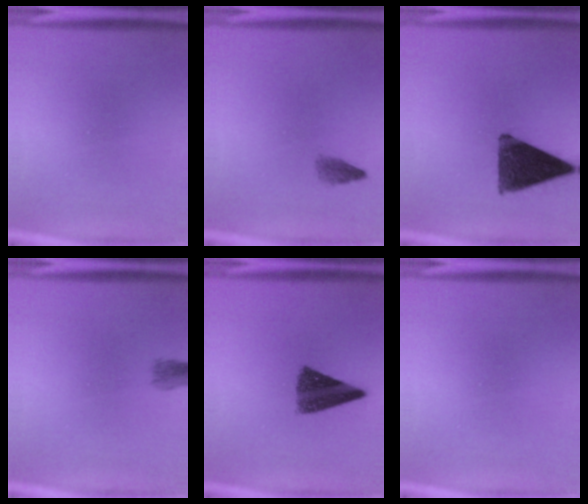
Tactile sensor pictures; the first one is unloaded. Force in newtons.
{"total": 1.5}
{"total": 12.8}
{"total": 1.8}
{"total": 8.7}
{"total": 0.0}